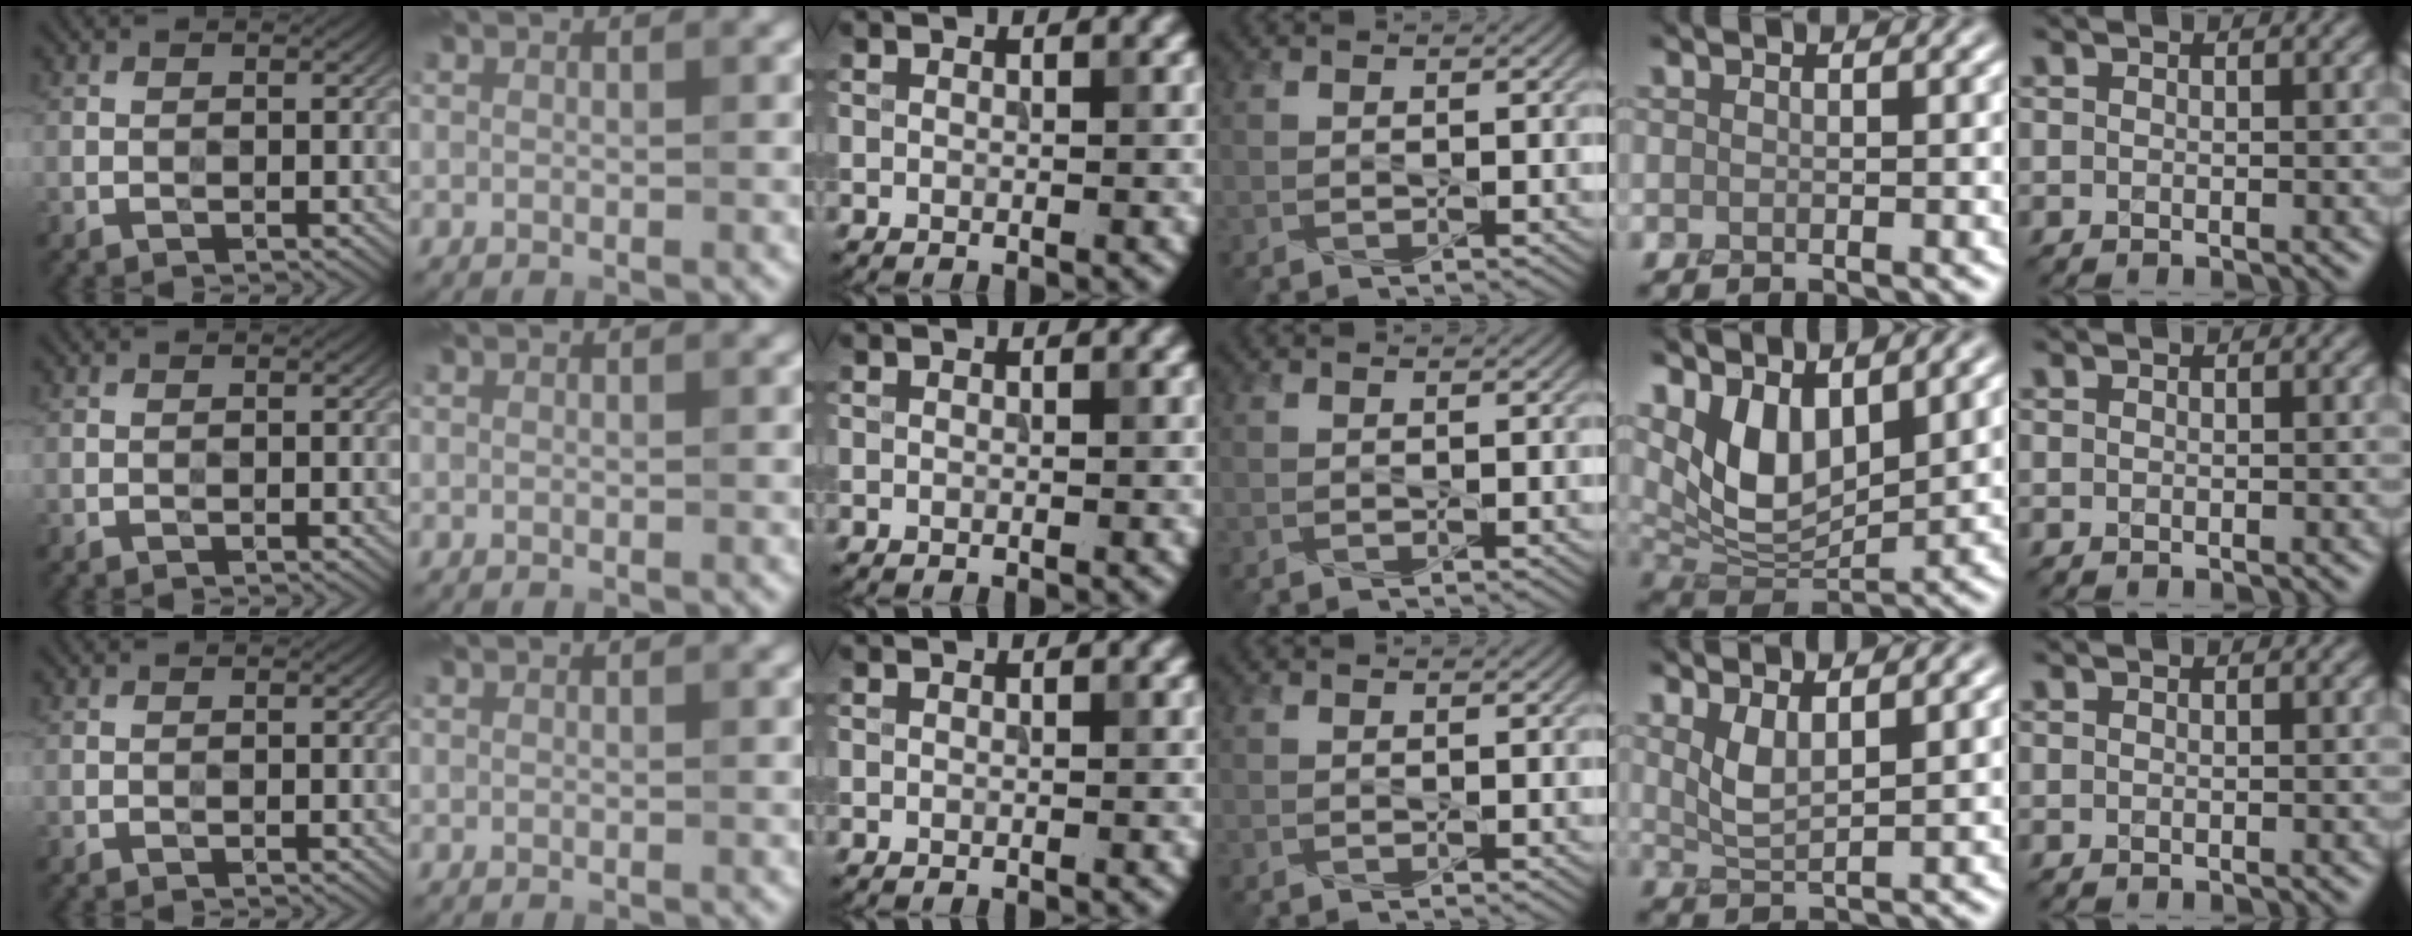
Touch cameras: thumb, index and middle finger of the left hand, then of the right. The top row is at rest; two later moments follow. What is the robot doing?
{"motion": "press", "object": "sticky note"}